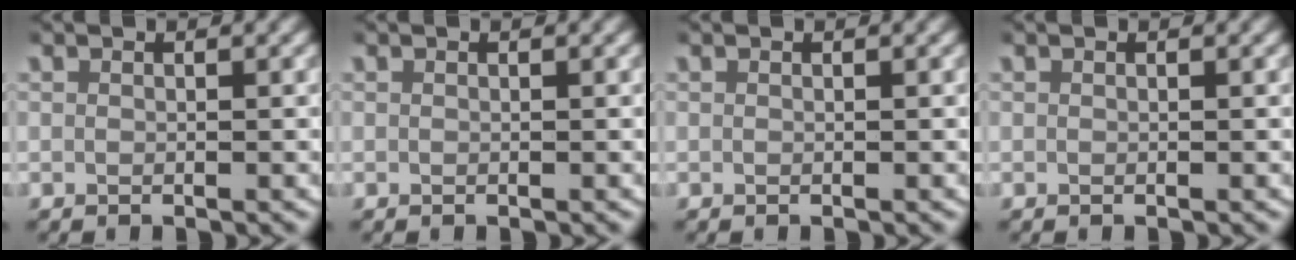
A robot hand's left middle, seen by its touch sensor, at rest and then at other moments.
{"total": 0.0}
{"total": 0.0}
{"total": 0.0}